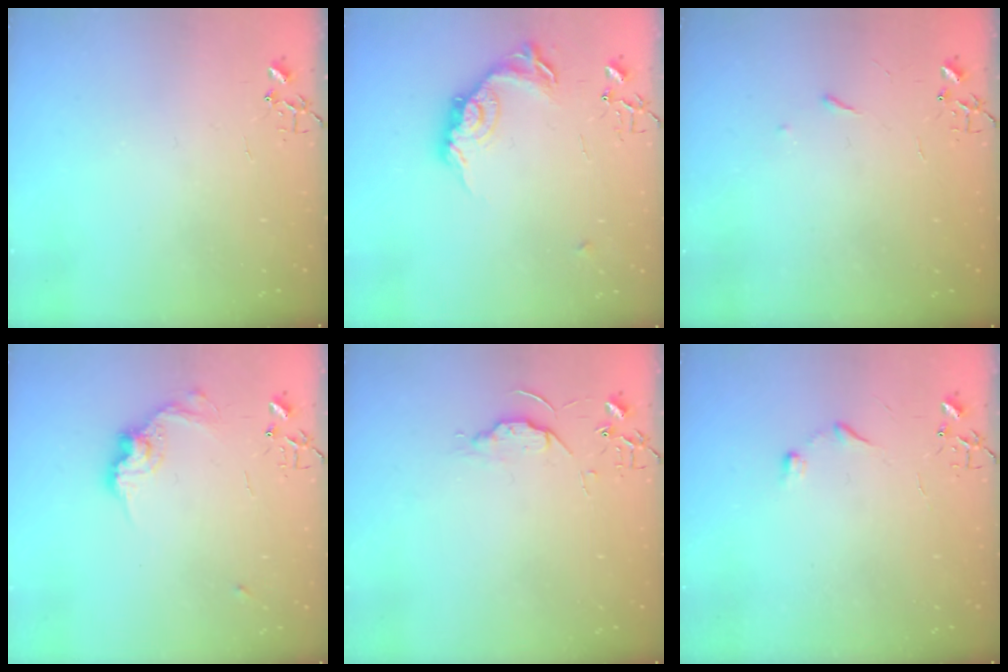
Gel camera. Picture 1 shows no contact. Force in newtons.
{"total": 15.0, "press": 15.0, "slide": 0.7}
{"total": 2.9, "press": 2.8, "slide": 0.5}
{"total": 11.8, "press": 11.8, "slide": 0.6}
{"total": 5.7, "press": 5.6, "slide": 0.8}
{"total": 6.7, "press": 6.7, "slide": 0.7}